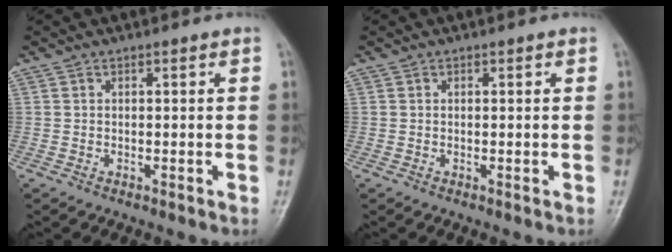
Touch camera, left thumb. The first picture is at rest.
{"total": 0.0}